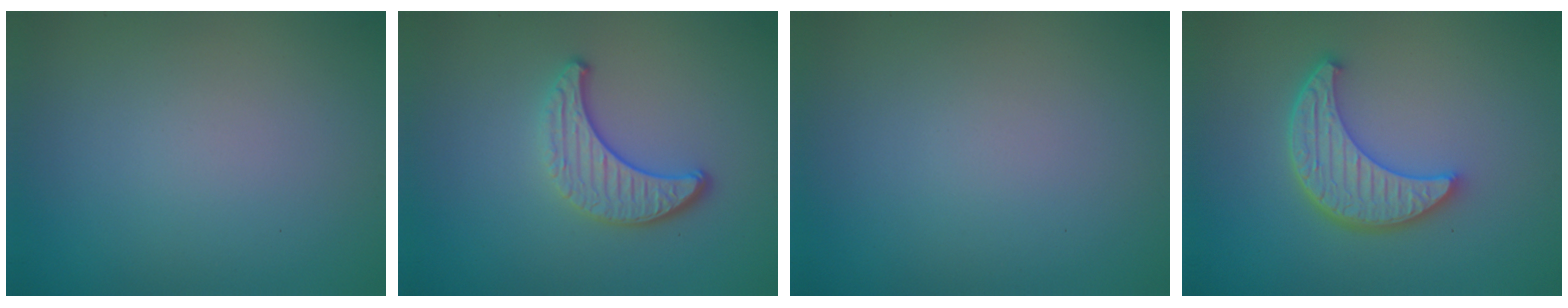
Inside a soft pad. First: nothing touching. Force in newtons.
{"total": 3.3, "press": 2.8, "slide": 1.7}
{"total": 0.0}
{"total": 5.1, "press": 4.0, "slide": 3.1}